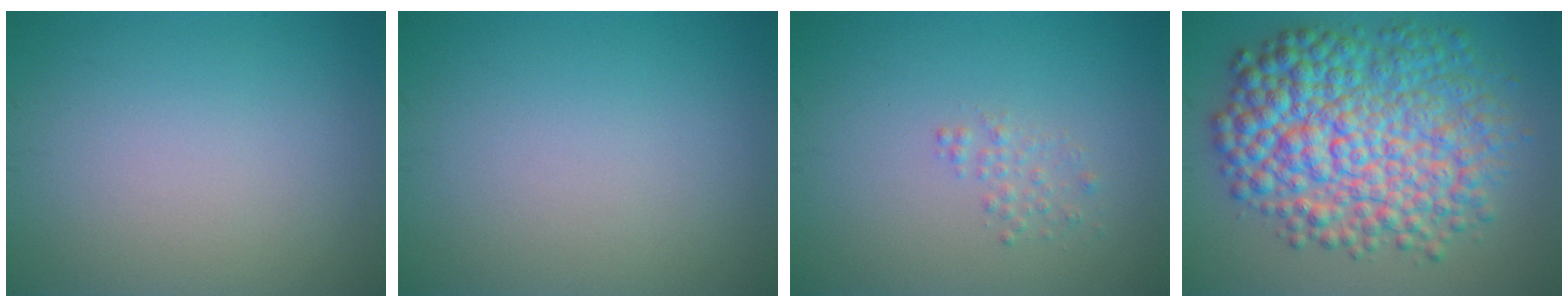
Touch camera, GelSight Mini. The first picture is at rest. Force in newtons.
{"total": 0.0}
{"total": 1.1, "press": 1.1, "slide": 0.0}
{"total": 11.2, "press": 11.2, "slide": 0.1}